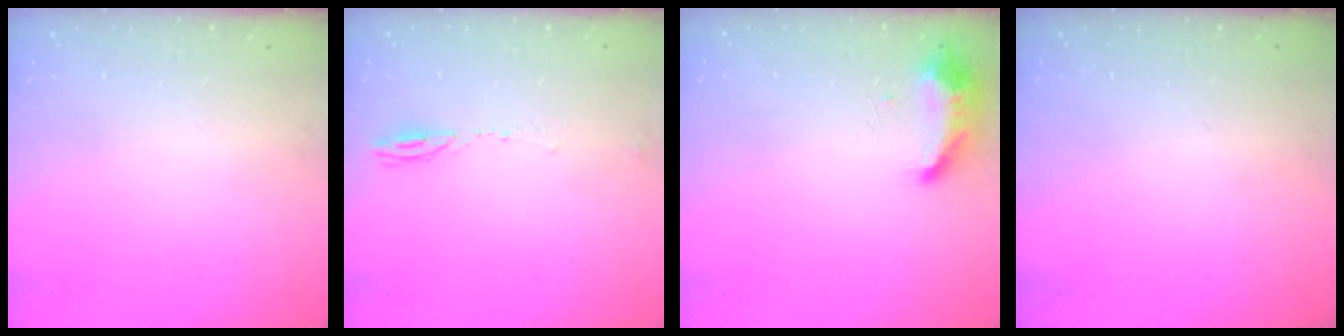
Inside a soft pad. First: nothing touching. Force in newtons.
{"total": 3.9, "press": 3.8, "slide": 1.2}
{"total": 18.6, "press": 10.8, "slide": 15.1}
{"total": 0.0}